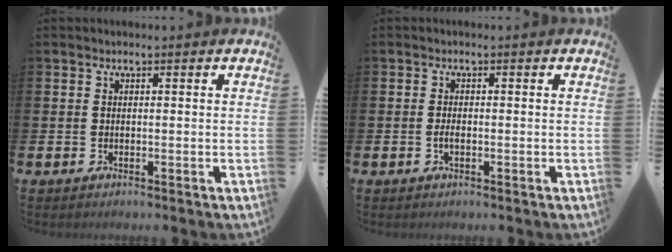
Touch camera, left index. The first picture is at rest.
{"total": 1.1, "force": [-0.3, 0.5, 0.9], "torque": [-0.013, 0.000, -0.008]}